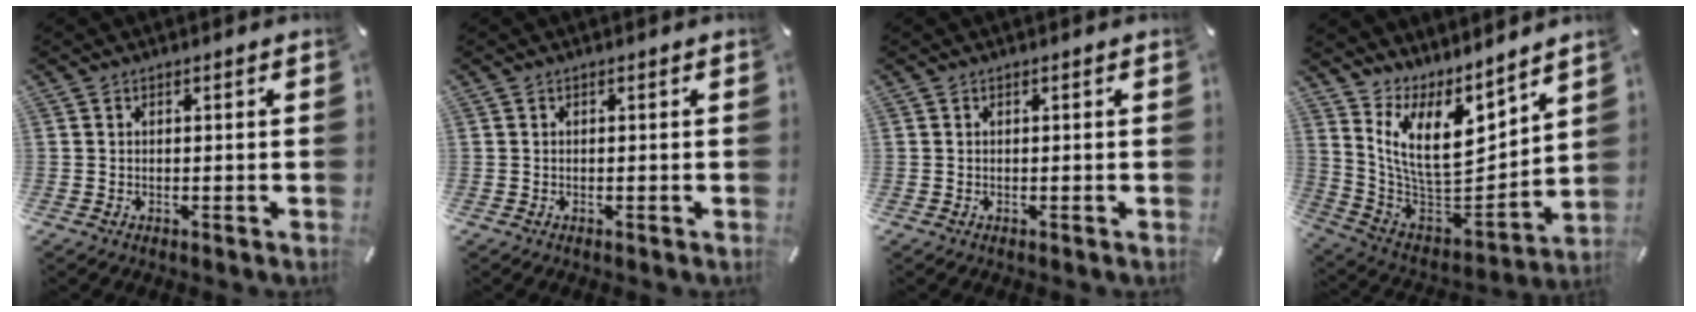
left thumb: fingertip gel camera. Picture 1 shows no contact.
{"total": 0.0}
{"total": 0.0}
{"total": 16.0, "force": [8.0, 9.1, 10.5], "torque": [-0.210, -0.081, 0.149]}